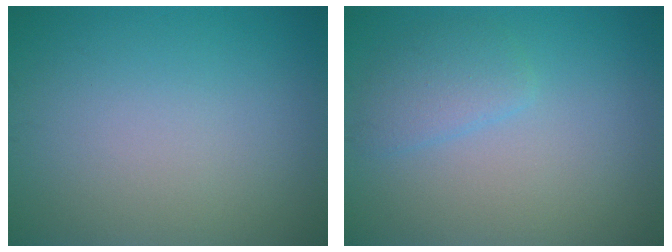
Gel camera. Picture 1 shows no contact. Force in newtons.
{"total": 2.2, "press": 2.1, "slide": 0.2}